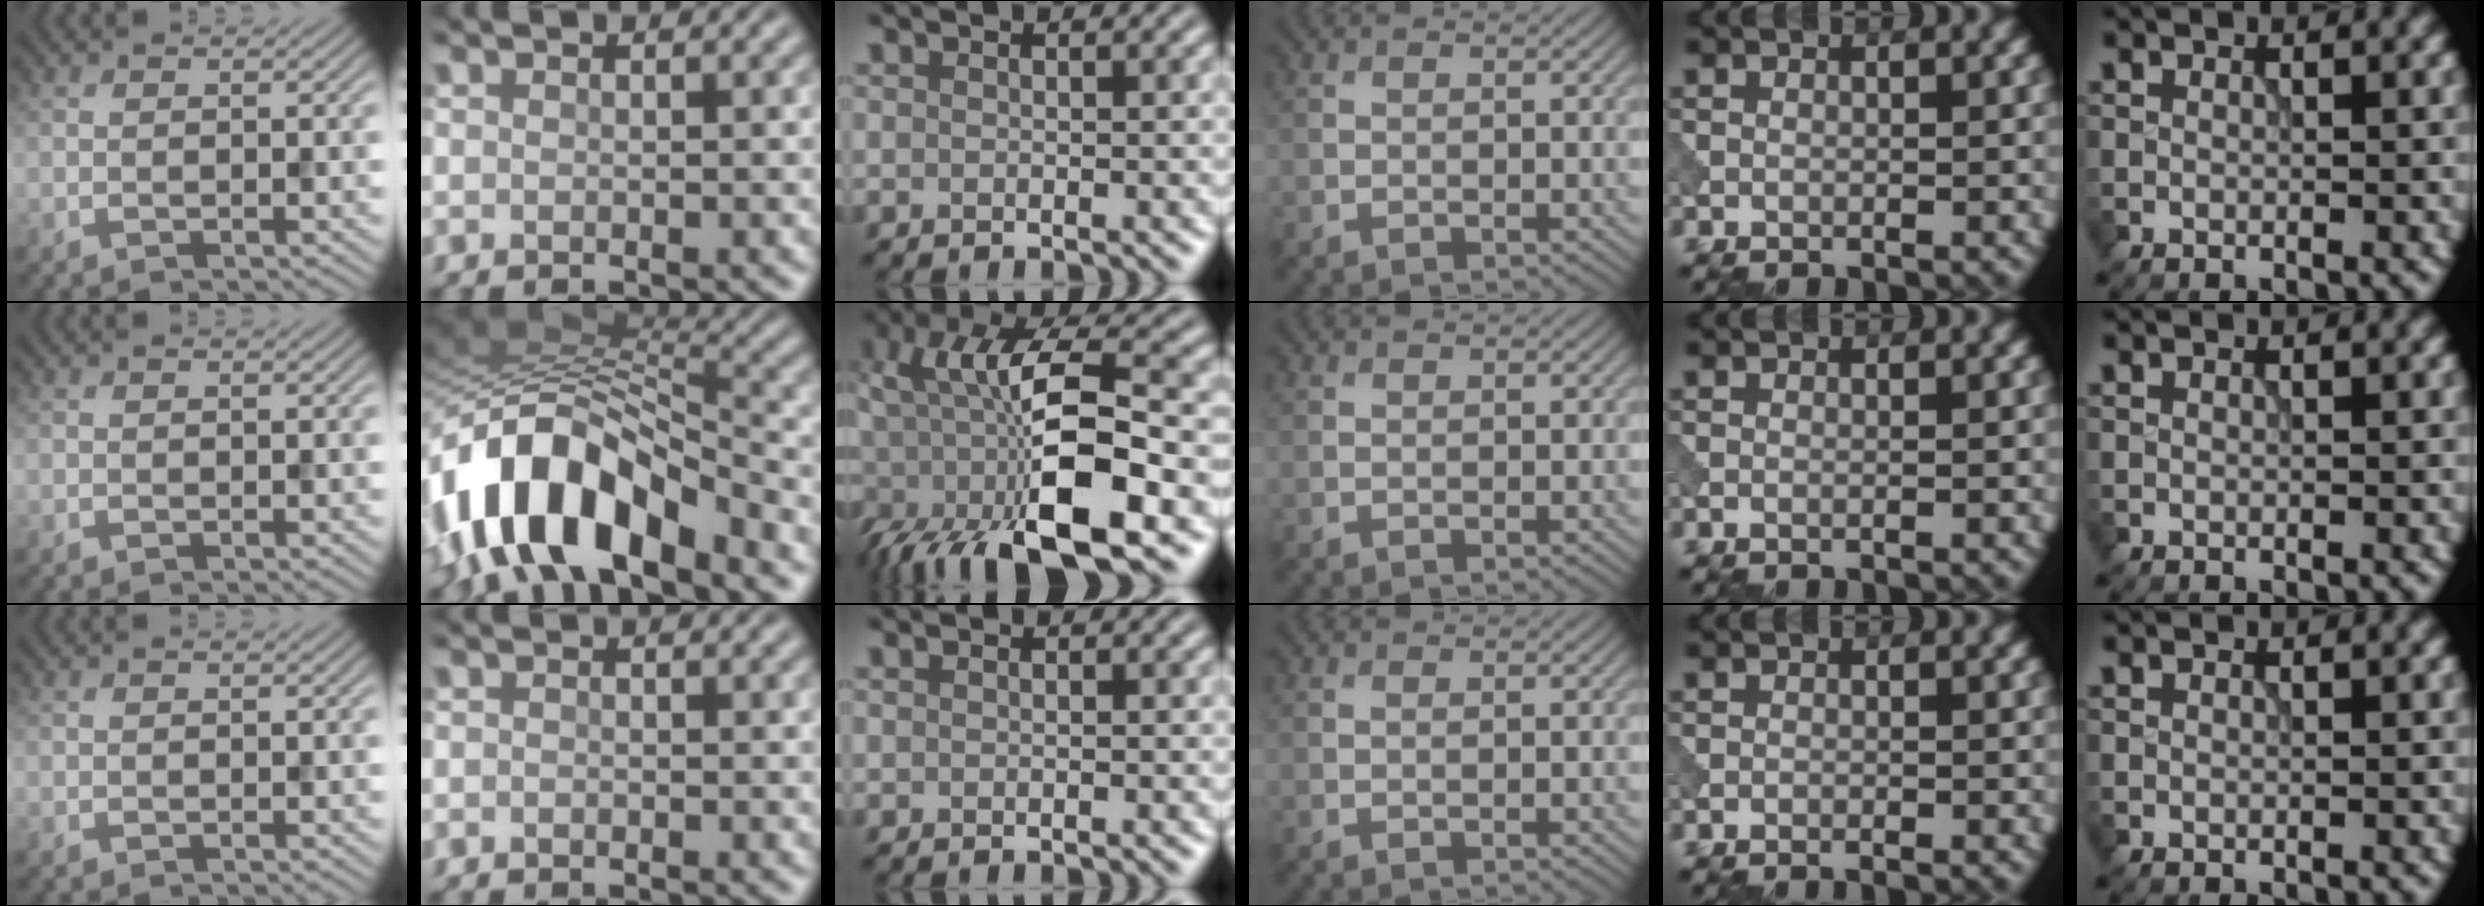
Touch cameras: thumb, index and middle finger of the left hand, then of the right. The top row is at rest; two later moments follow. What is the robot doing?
{"motion": "extract", "object": "peg toy"}